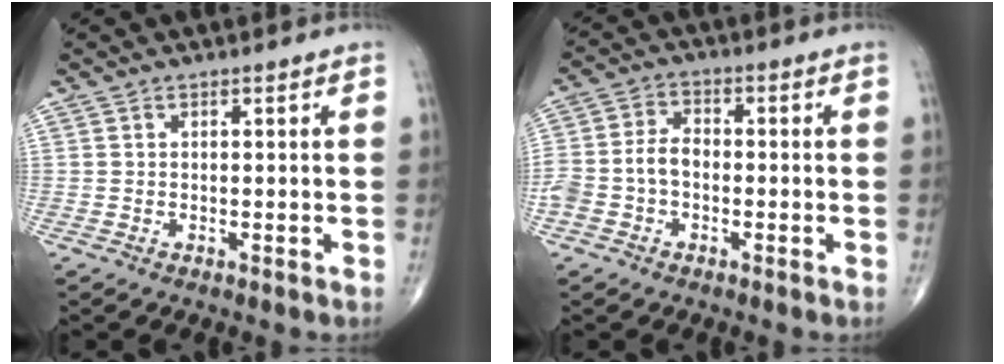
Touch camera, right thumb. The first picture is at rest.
{"total": 6.9, "force": [-1.6, 4.7, 4.7], "torque": [-0.101, 0.026, -0.038]}